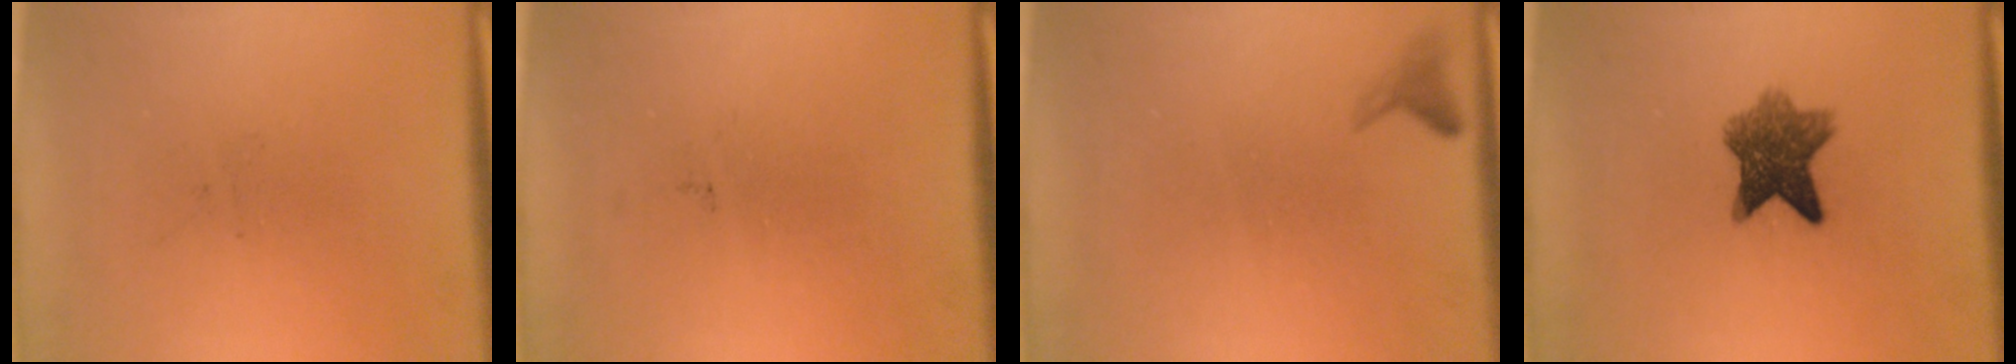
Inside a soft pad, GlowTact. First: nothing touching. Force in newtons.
{"total": 0.0}
{"total": 1.0}
{"total": 6.8}